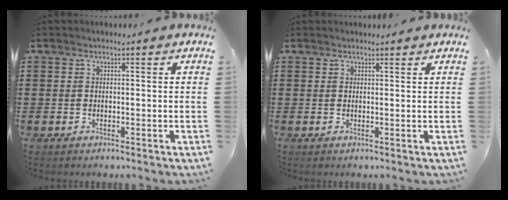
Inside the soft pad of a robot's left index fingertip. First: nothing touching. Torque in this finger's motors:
{"motor_torque": [1.03, -1.11, 0.31, 0.05]}